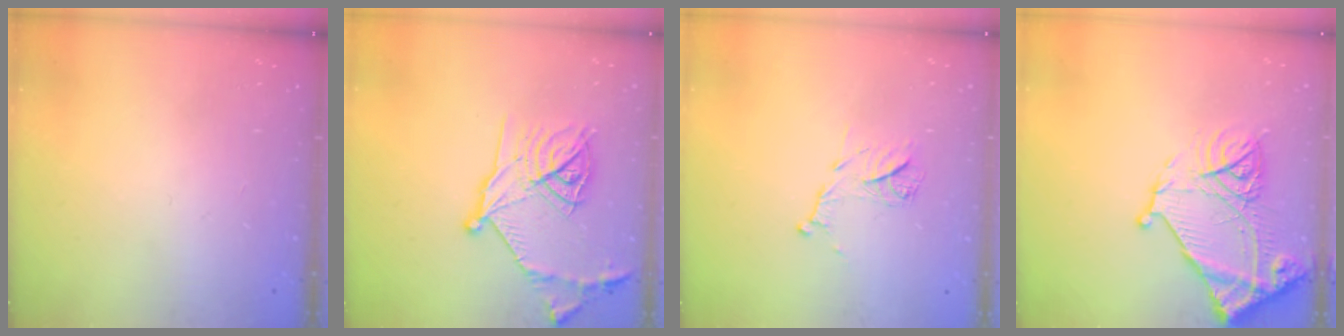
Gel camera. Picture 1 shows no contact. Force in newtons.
{"total": 20.0, "press": 20.0, "slide": 1.2}
{"total": 10.1, "press": 10.1, "slide": 0.5}
{"total": 16.4, "press": 16.3, "slide": 1.6}